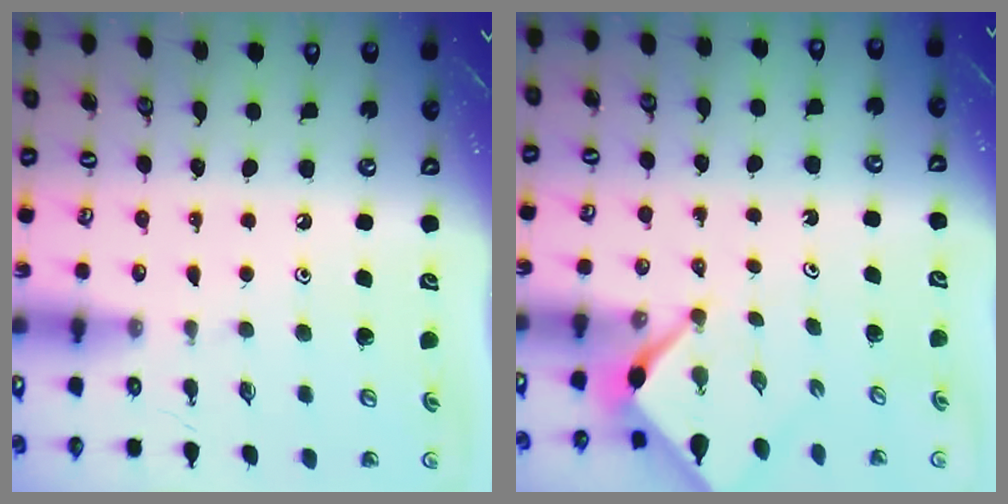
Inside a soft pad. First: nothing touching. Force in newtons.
{"total": 2.2, "press": 2.2, "slide": 0.3}